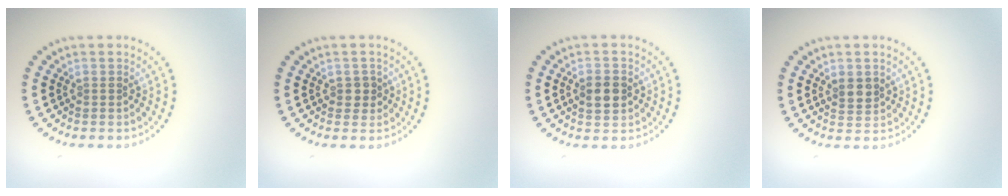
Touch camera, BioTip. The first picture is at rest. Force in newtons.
{"total": 1.2, "press": 1.2, "slide": 0.3}
{"total": 3.0, "press": 3.0, "slide": 0.1}
{"total": 1.8, "press": 1.6, "slide": 0.6}